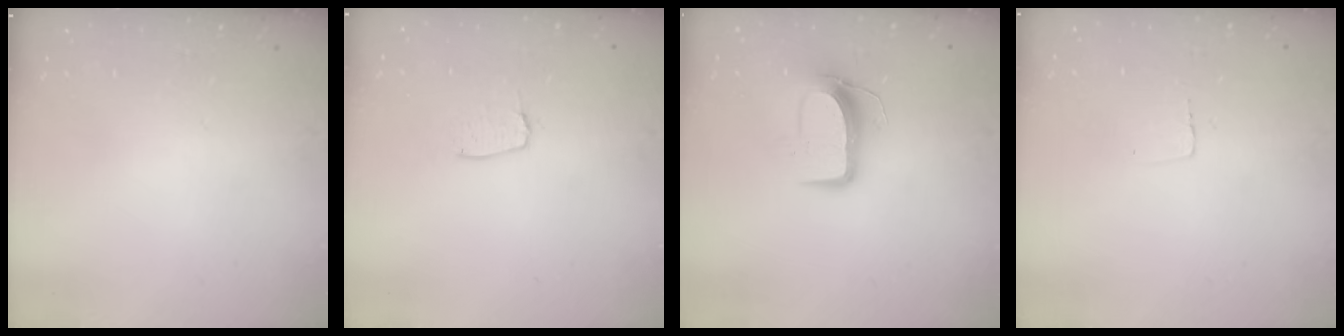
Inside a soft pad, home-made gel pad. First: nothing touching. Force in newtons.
{"total": 4.0, "press": 4.0, "slide": 0.3}
{"total": 9.7, "press": 9.7, "slide": 0.6}
{"total": 2.3, "press": 2.3, "slide": 0.1}